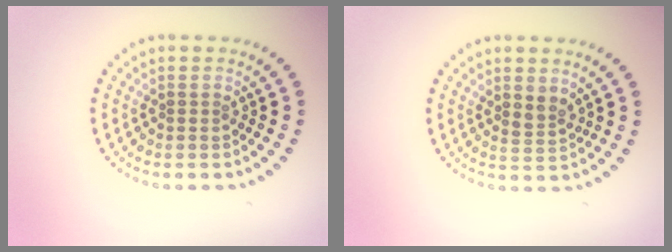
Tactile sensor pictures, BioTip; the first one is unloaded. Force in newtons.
{"total": 1.6, "press": 1.4, "slide": 0.8}